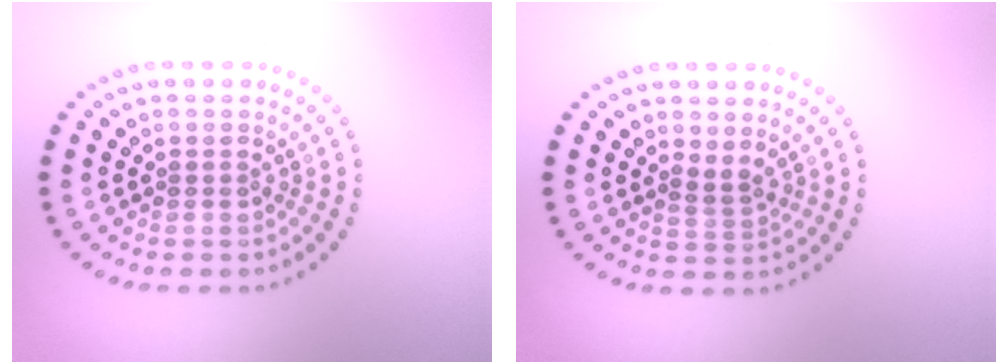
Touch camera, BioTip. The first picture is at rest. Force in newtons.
{"total": 1.4, "press": 0.9, "slide": 1.1}